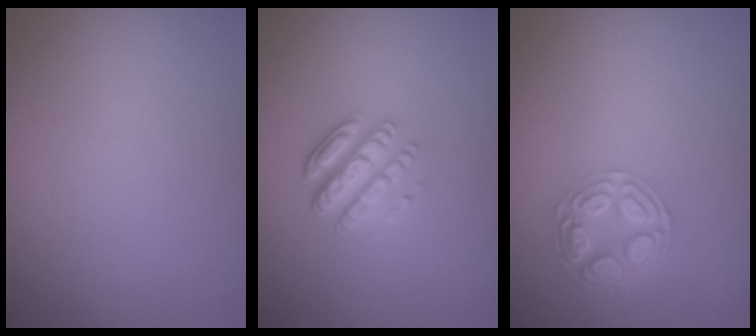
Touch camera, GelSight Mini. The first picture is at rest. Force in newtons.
{"total": 4.3, "press": 3.3, "slide": 2.7}
{"total": 4.5, "press": 3.4, "slide": 2.9}